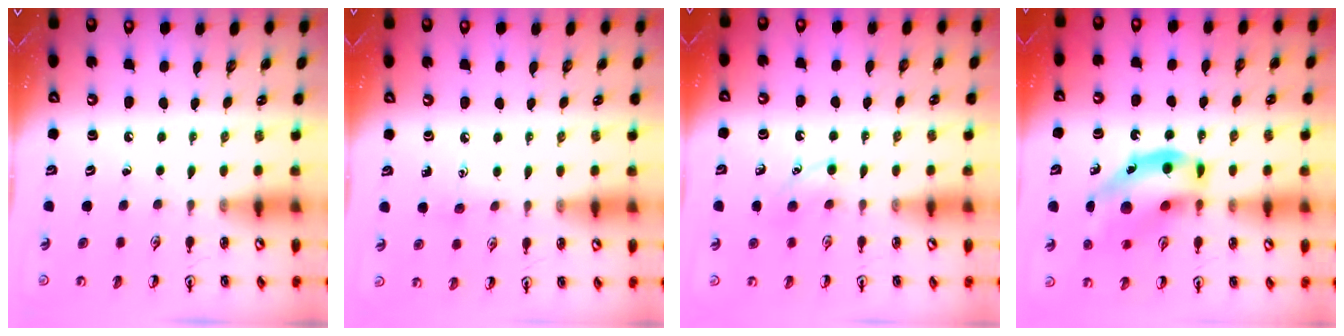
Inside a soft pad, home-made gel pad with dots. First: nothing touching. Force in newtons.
{"total": 4.5, "press": 4.2, "slide": 1.6}
{"total": 4.7, "press": 4.5, "slide": 1.4}
{"total": 17.3, "press": 17.0, "slide": 3.2}